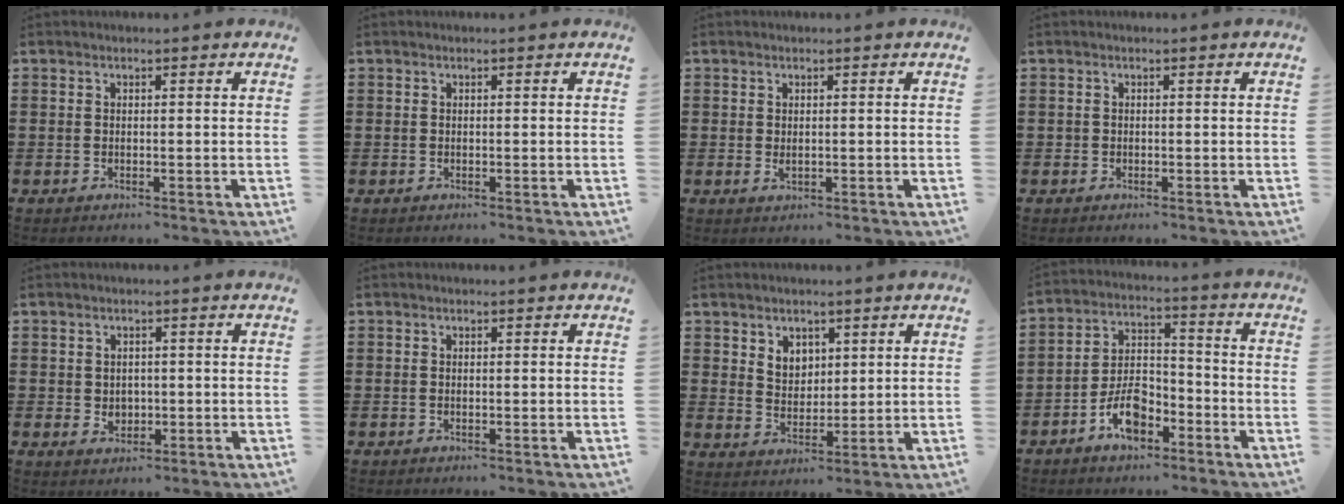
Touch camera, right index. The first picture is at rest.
{"total": 0.0}
{"total": 0.9, "force": [0.1, 0.5, 0.7], "torque": [-0.013, 0.002, 0.001]}
{"total": 0.5, "force": [0.0, 0.5, 0.0], "torque": [-0.001, 0.005, -0.002]}
{"total": 1.8, "force": [0.1, 1.6, 0.7], "torque": [-0.018, 0.008, 0.000]}
{"total": 0.0}
{"total": 4.1, "force": [2.6, 3.0, 0.8], "torque": [-0.030, 0.008, 0.049]}
{"total": 7.6, "force": [-4.4, 4.0, 4.8], "torque": [-0.101, 0.014, -0.085]}